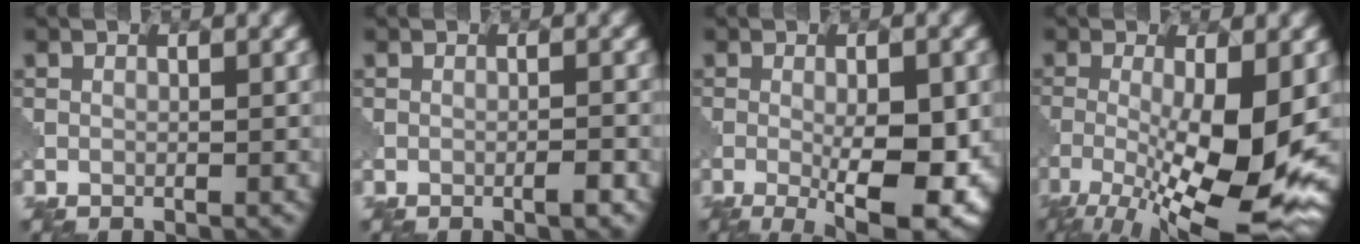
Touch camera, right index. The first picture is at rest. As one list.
[{"total": 1.1, "force": [-0.6, 0.1, 0.9], "torque": [-0.014, 0.003, -0.013]}, {"total": 9.2, "force": [-2.1, 2.7, 8.6], "torque": [-0.135, -0.018, -0.024]}, {"total": 11.2, "force": [-3.2, 2.8, 10.4], "torque": [-0.184, -0.020, -0.048]}]